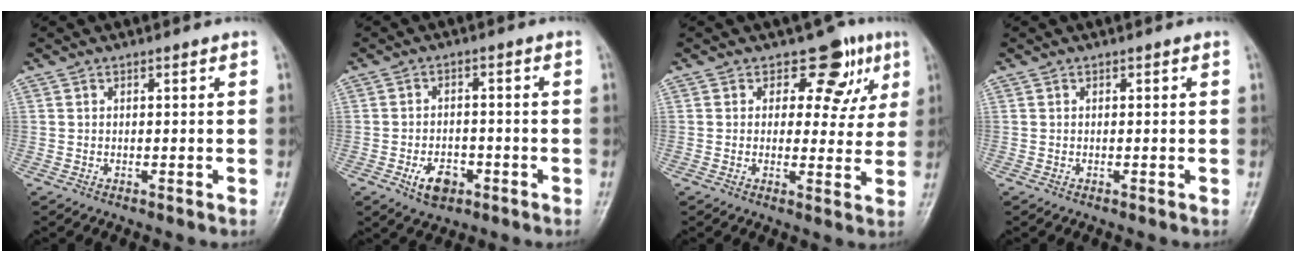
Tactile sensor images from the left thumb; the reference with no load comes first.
{"total": 5.5, "force": [-2.7, 3.6, 3.2], "torque": [-0.041, 0.014, -0.042]}
{"total": 7.6, "force": [4.1, 5.6, 3.1], "torque": [0.011, -0.013, 0.045]}
{"total": 0.0}